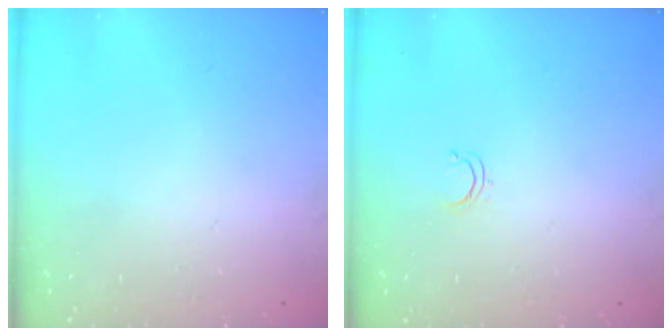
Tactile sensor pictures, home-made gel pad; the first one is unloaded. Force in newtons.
{"total": 2.4, "press": 2.4, "slide": 0.2}